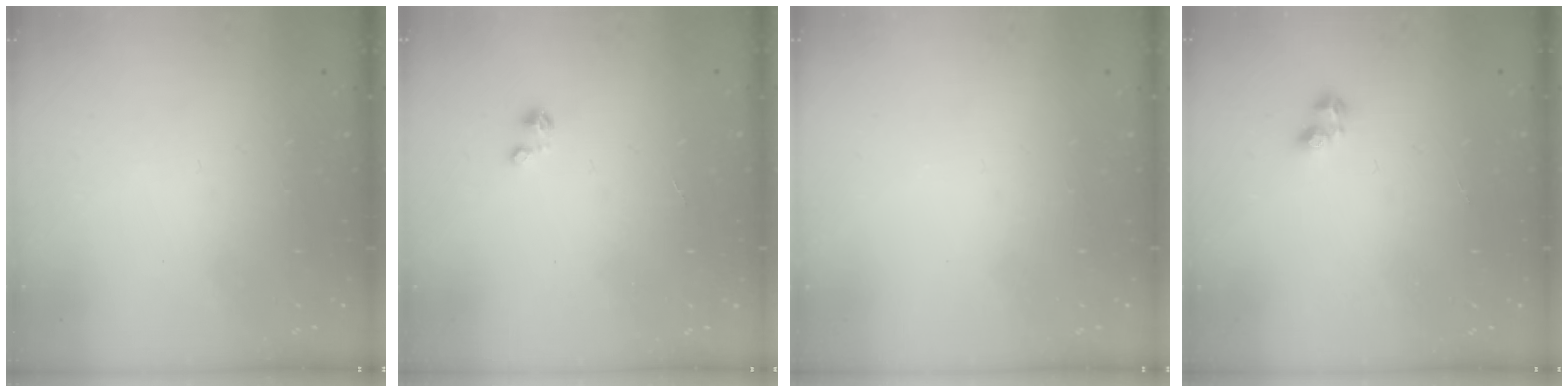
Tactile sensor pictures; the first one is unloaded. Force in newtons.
{"total": 0.0}
{"total": 0.0}
{"total": 2.5, "press": 2.3, "slide": 0.9}